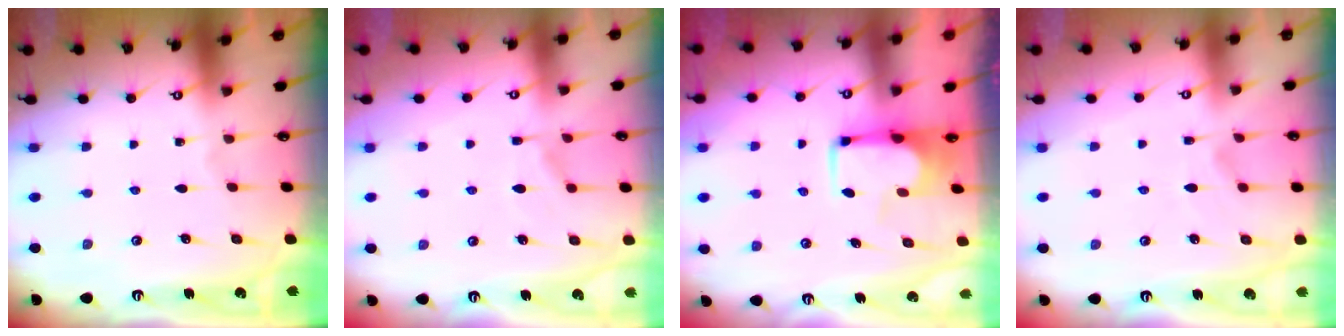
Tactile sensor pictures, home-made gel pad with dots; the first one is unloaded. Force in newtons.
{"total": 1.8, "press": 1.0, "slide": 1.5}
{"total": 3.8, "press": 3.8, "slide": 0.4}
{"total": 1.5, "press": 0.9, "slide": 1.2}